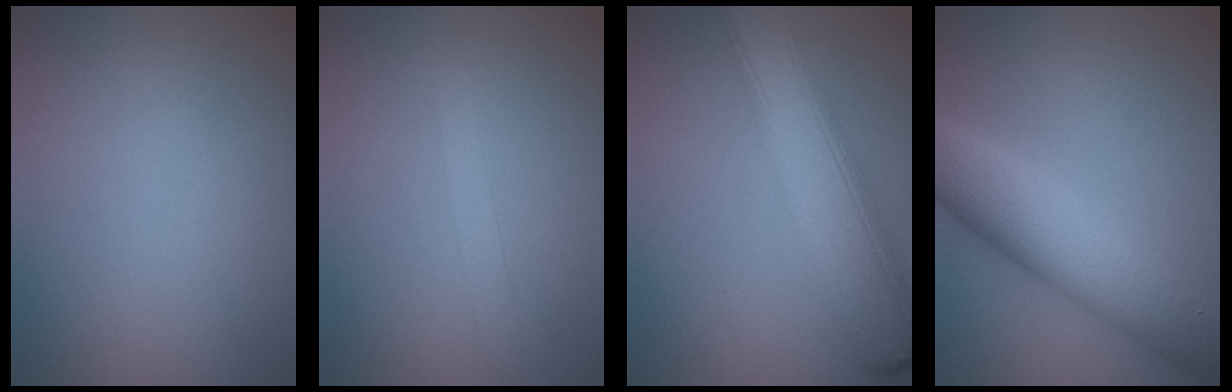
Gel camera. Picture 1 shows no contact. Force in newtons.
{"total": 1.6, "press": 1.6, "slide": 0.1}
{"total": 8.7, "press": 8.7, "slide": 0.4}
{"total": 9.7, "press": 9.7, "slide": 0.2}